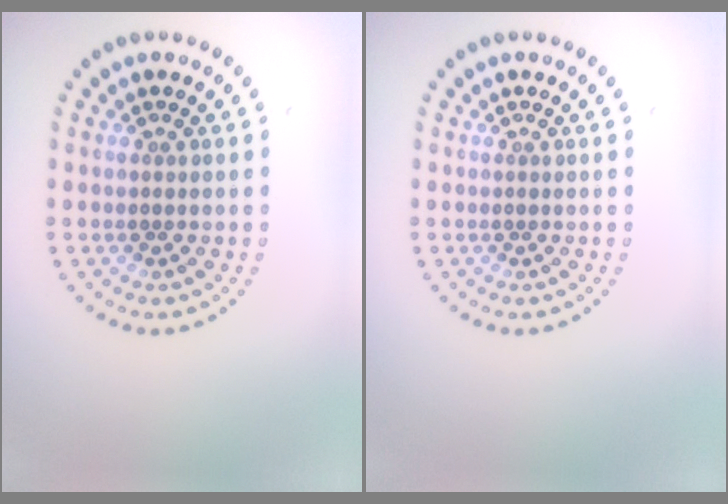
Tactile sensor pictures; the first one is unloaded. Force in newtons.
{"total": 0.0}